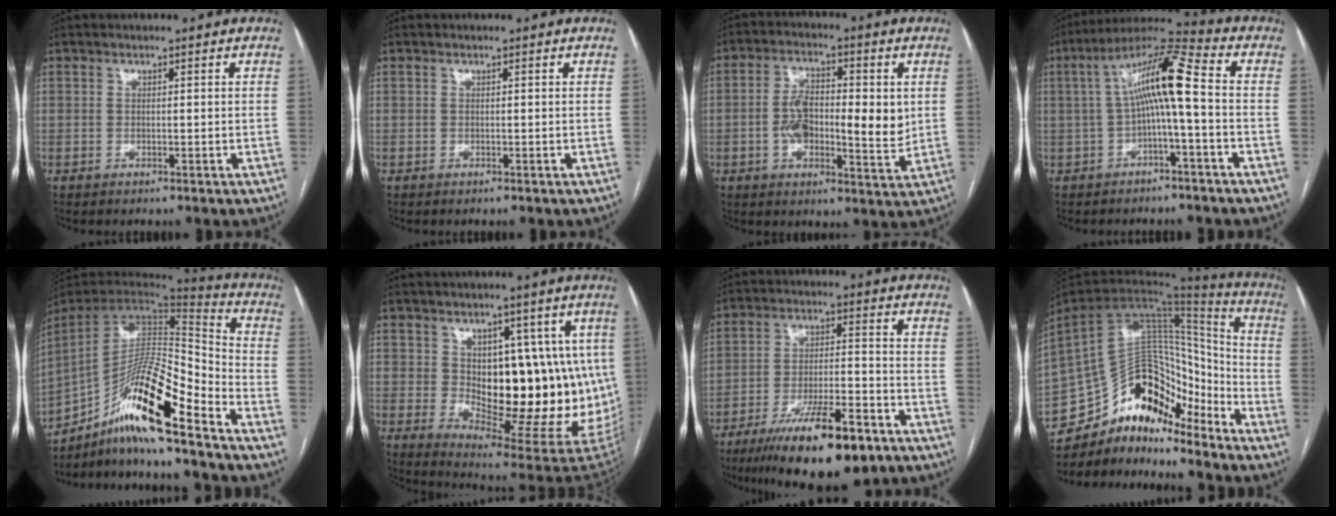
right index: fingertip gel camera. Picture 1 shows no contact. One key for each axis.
{"total": 0.0}
{"total": 11.6, "fx": 0.1, "fy": 4.5, "fz": 10.7, "tx": -0.188, "ty": 0.007, "tz": -0.001}
{"total": 10.4, "fx": -0.2, "fy": 0.6, "fz": 10.4, "tx": -0.183, "ty": 0.040, "tz": -0.007}
{"total": 19.2, "fx": -12.8, "fy": 1.9, "fz": 14.1, "tx": -0.265, "ty": 0.000, "tz": -0.231}
{"total": 18.8, "fx": 1.3, "fy": 8.7, "fz": 16.6, "tx": -0.185, "ty": -0.001, "tz": 0.041}
{"total": 16.8, "fx": -11.1, "fy": 3.4, "fz": 12.1, "tx": -0.184, "ty": -0.021, "tz": -0.187}
{"total": 19.3, "fx": -15.8, "fy": 7.4, "fz": 8.4, "tx": -0.156, "ty": 0.051, "tz": -0.268}